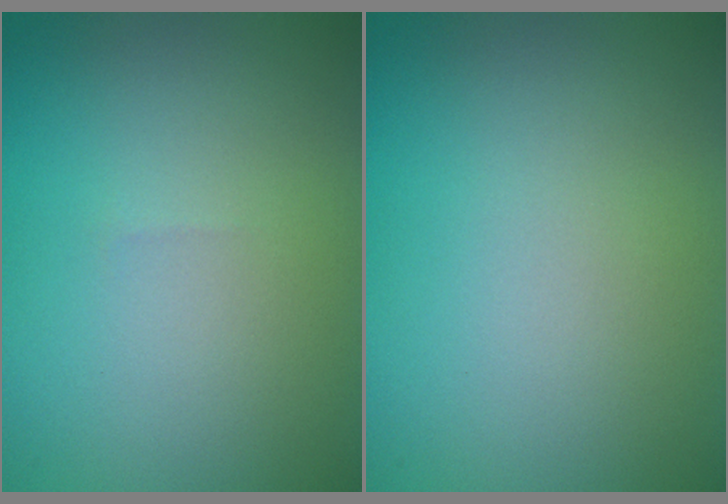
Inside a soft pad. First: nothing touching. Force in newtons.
{"total": 0.0}